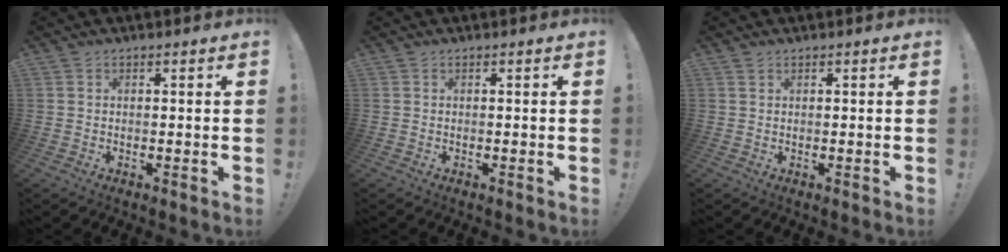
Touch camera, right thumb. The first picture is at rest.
{"total": 0.0}
{"total": 0.6, "force": [0.4, 0.3, 0.3], "torque": [0.002, -0.003, 0.007]}